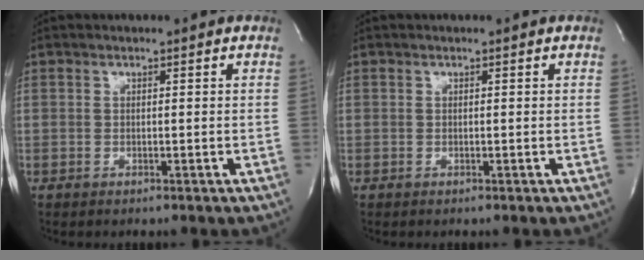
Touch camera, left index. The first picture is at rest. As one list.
[{"total": 0.0}]